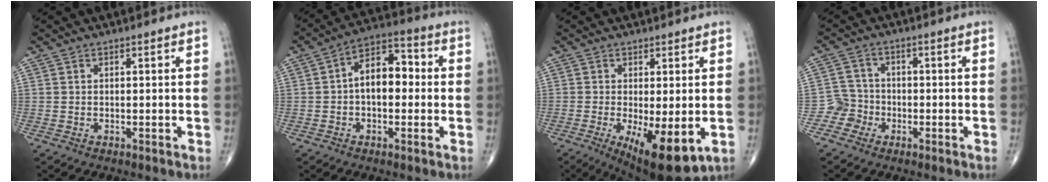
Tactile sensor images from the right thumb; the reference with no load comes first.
{"total": 10.0, "force": [0.1, 6.0, 8.0], "torque": [-0.107, 0.033, -0.011]}
{"total": 11.6, "force": [-3.3, 3.9, 10.4], "torque": [-0.157, -0.023, -0.038]}
{"total": 4.2, "force": [-2.1, 3.6, -0.4], "torque": [0.034, 0.016, -0.049]}